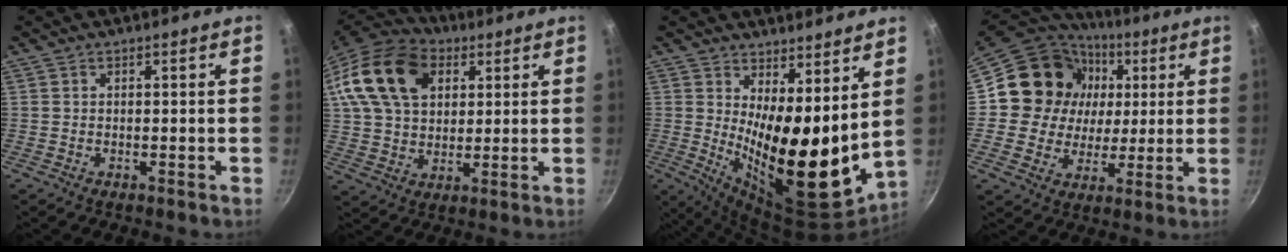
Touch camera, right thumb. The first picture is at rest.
{"total": 21.0, "force": [7.5, 14.5, 13.3], "torque": [-0.236, 0.011, 0.129]}
{"total": 18.4, "force": [5.2, 7.4, 16.1], "torque": [-0.214, -0.066, 0.089]}
{"total": 19.0, "force": [4.0, 16.9, 7.6], "torque": [-0.124, 0.009, 0.066]}